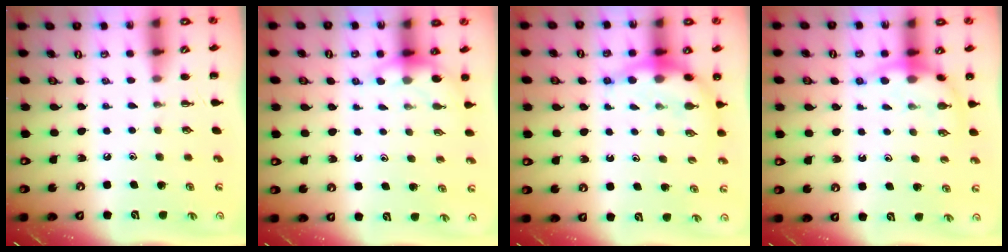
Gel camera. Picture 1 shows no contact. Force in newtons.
{"total": 4.7, "press": 4.6, "slide": 1.2}
{"total": 7.0, "press": 6.9, "slide": 0.9}
{"total": 7.2, "press": 7.2, "slide": 0.7}